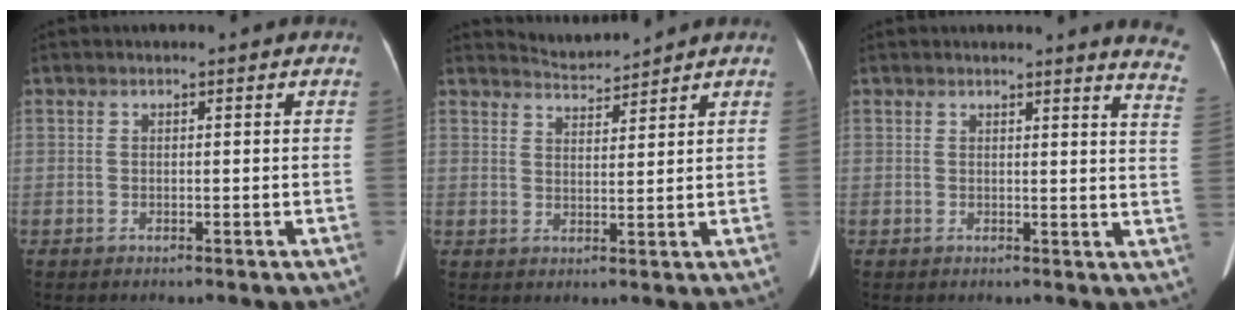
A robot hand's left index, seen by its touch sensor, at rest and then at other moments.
{"total": 3.5, "force": [3.4, -0.6, -0.7], "torque": [0.007, 0.000, 0.069]}
{"total": 8.1, "force": [7.6, -0.5, 2.6], "torque": [-0.018, -0.072, 0.049]}